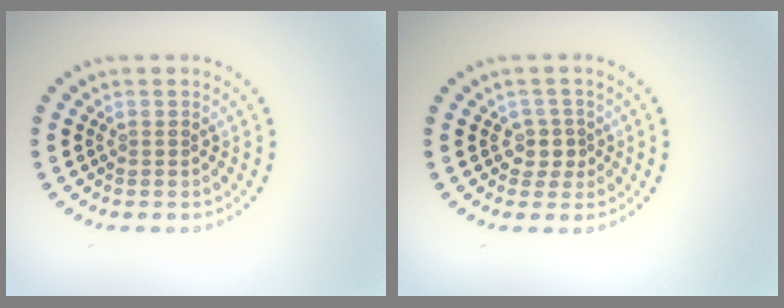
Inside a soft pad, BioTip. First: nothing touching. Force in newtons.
{"total": 1.6, "press": 1.2, "slide": 1.0}